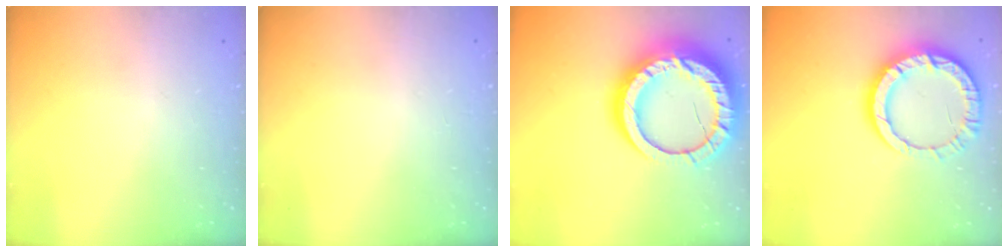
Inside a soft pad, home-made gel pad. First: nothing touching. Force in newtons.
{"total": 2.6, "press": 2.6, "slide": 0.2}
{"total": 25.5, "press": 25.4, "slide": 2.4}
{"total": 13.6, "press": 13.5, "slide": 1.1}